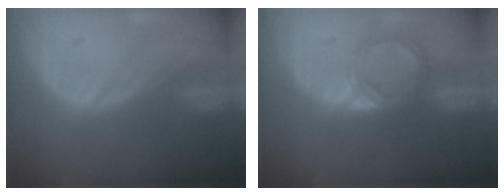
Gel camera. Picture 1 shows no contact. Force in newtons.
{"total": 5.2, "press": 4.7, "slide": 2.3}